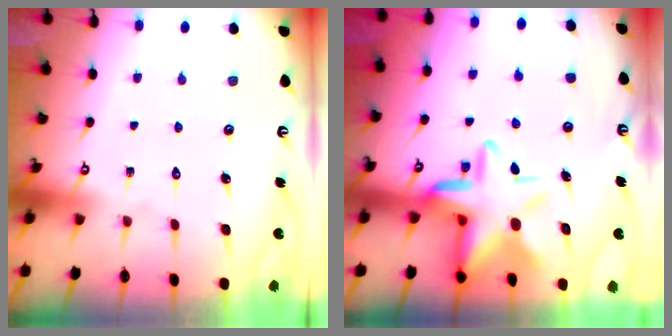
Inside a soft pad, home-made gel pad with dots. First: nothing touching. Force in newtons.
{"total": 15.0, "press": 14.8, "slide": 2.7}